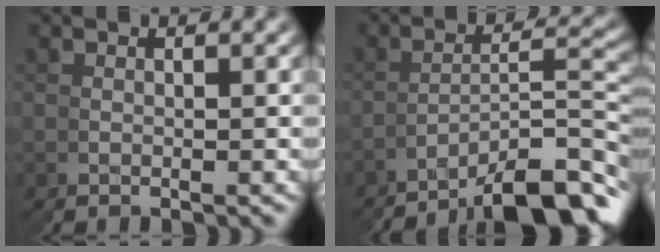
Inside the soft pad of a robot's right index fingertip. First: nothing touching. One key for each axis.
{"total": 7.1, "fx": -5.5, "fy": 1.1, "fz": 4.4, "tx": -0.041, "ty": 0.002, "tz": -0.081}